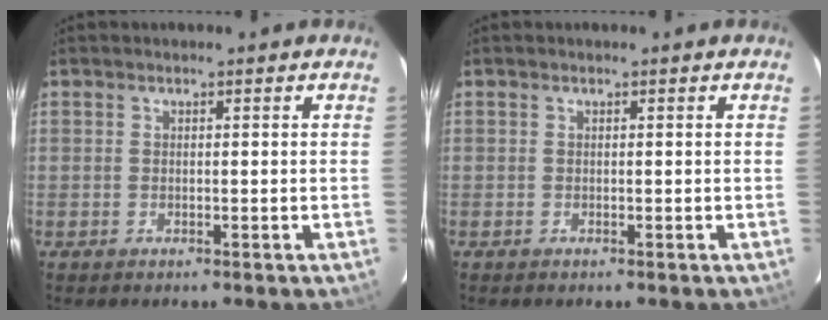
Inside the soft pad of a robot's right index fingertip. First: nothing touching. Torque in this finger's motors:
{"motor_torque": [0.03, -0.08, 0.01, 0.00]}